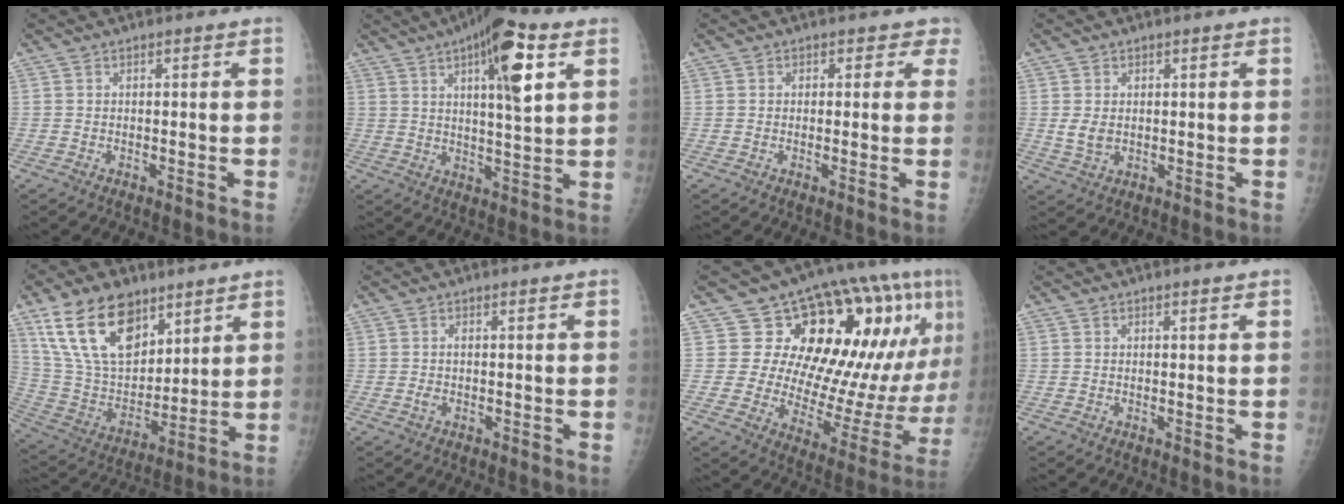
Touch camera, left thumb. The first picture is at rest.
{"total": 13.4, "force": [5.8, 3.4, 11.6], "torque": [-0.168, -0.014, 0.086]}
{"total": 2.4, "force": [1.2, 2.1, -0.1], "torque": [0.042, -0.001, -0.002]}
{"total": 3.2, "force": [0.3, 2.5, 2.0], "torque": [-0.026, -0.006, 0.012]}
{"total": 19.2, "force": [11.5, 10.9, 10.8], "torque": [-0.154, -0.047, 0.224]}
{"total": 1.0, "force": [-0.2, 0.3, 0.9], "torque": [-0.028, 0.007, -0.002]}
{"total": 23.4, "force": [9.2, 11.3, 18.3], "torque": [-0.194, -0.021, 0.145]}
{"total": 0.5, "force": [0.4, 0.1, 0.3], "torque": [0.002, -0.001, 0.005]}